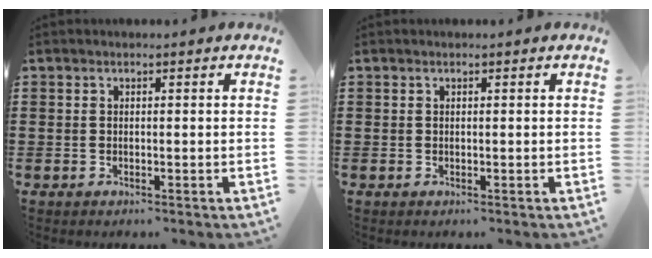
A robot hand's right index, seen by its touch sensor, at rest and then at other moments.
{"total": 0.0}